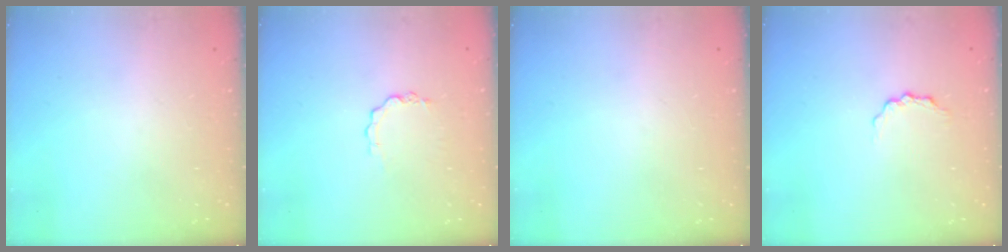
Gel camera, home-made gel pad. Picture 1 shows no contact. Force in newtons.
{"total": 2.9, "press": 2.9, "slide": 0.2}
{"total": 0.0}
{"total": 3.2, "press": 3.2, "slide": 0.5}